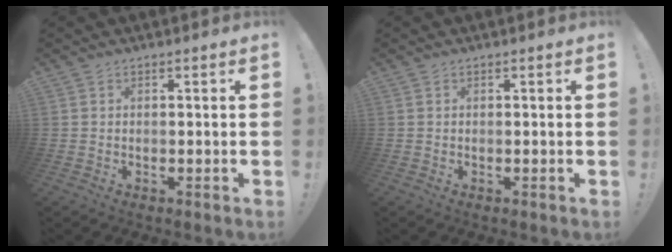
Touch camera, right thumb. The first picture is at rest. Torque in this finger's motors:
{"motor_torque": [-0.01, 0.00, 0.07, -0.02, 0.02]}